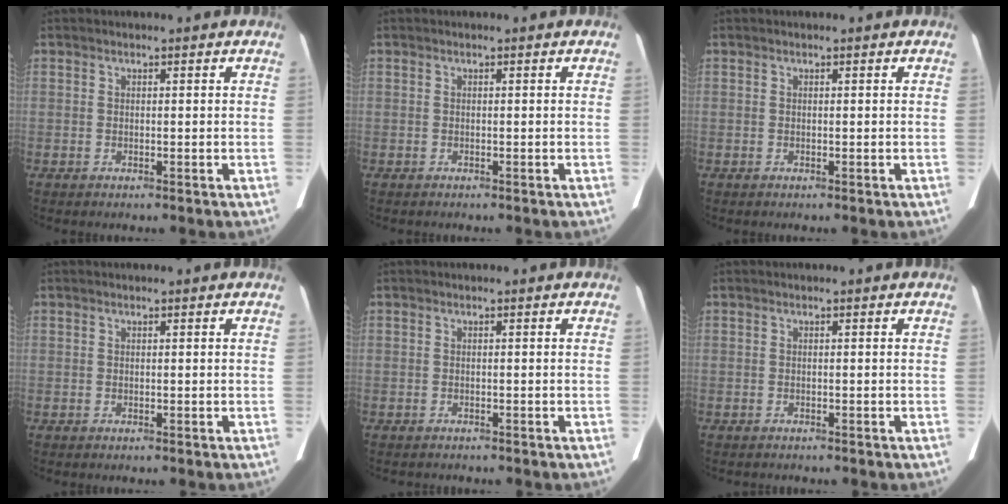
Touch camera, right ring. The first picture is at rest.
{"total": 0.0}
{"total": 0.0}
{"total": 0.0}
{"total": 1.8, "force": [-1.6, 0.6, 0.5], "torque": [-0.012, -0.003, -0.015]}
{"total": 1.0, "force": [-0.9, 0.3, 0.3], "torque": [-0.010, -0.002, -0.009]}